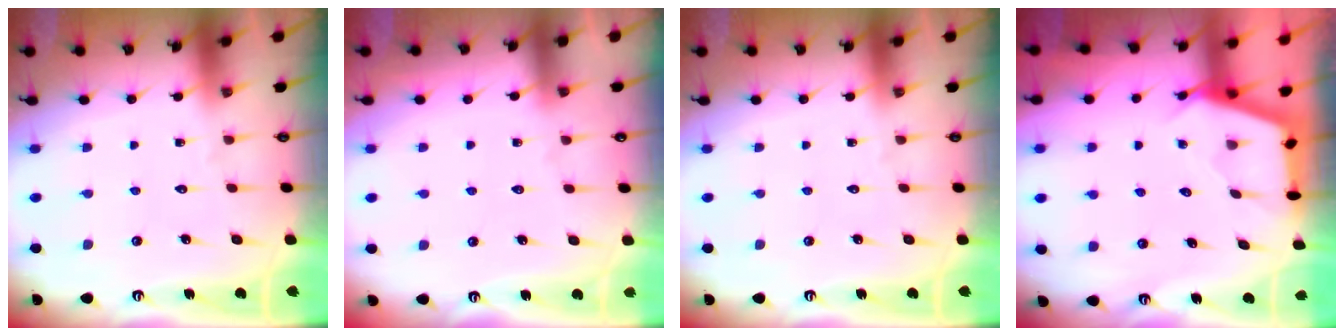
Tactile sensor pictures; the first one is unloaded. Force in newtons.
{"total": 3.8, "press": 3.8, "slide": 0.6}
{"total": 0.0}
{"total": 3.0, "press": 3.0, "slide": 0.4}